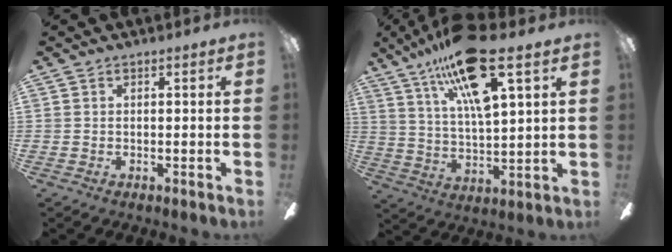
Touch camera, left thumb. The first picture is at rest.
{"total": 18.3, "force": [11.6, 4.5, 13.4], "torque": [-0.236, -0.050, 0.190]}